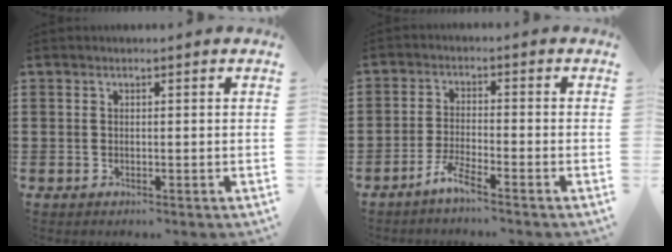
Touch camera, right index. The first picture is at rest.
{"total": 3.5, "force": [-2.9, 0.0, 1.9], "torque": [-0.049, -0.002, -0.057]}